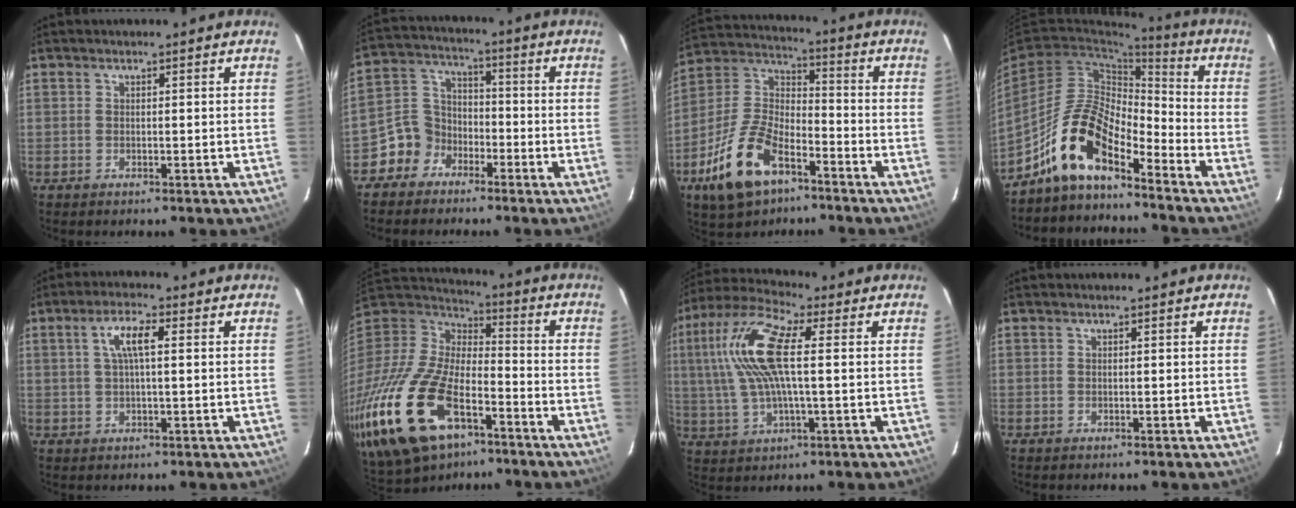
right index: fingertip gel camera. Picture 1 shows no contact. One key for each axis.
{"total": 7.8, "fx": -4.7, "fy": 6.2, "fz": 0.8, "tx": -0.026, "ty": 0.042, "tz": -0.098}
{"total": 16.7, "fx": -9.0, "fy": 8.4, "fz": 11.2, "tx": -0.245, "ty": 0.002, "tz": -0.166}
{"total": 12.1, "fx": -9.1, "fy": 4.0, "fz": 6.9, "tx": -0.137, "ty": 0.019, "tz": -0.179}
{"total": 5.3, "fx": 1.3, "fy": 1.3, "fz": 5.0, "tx": -0.096, "ty": 0.010, "tz": 0.026}
{"total": 30.4, "fx": -15.6, "fy": 15.7, "fz": 20.9, "tx": -0.476, "ty": -0.050, "tz": -0.269}
{"total": 15.0, "fx": 2.5, "fy": 4.8, "fz": 14.0, "tx": -0.283, "ty": 0.018, "tz": 0.043}
{"total": 0.0}